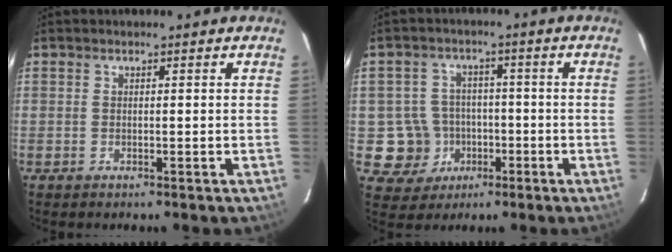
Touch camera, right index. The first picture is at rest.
{"total": 8.2, "force": [-2.2, 7.9, 0.4], "torque": [-0.030, 0.027, -0.024]}